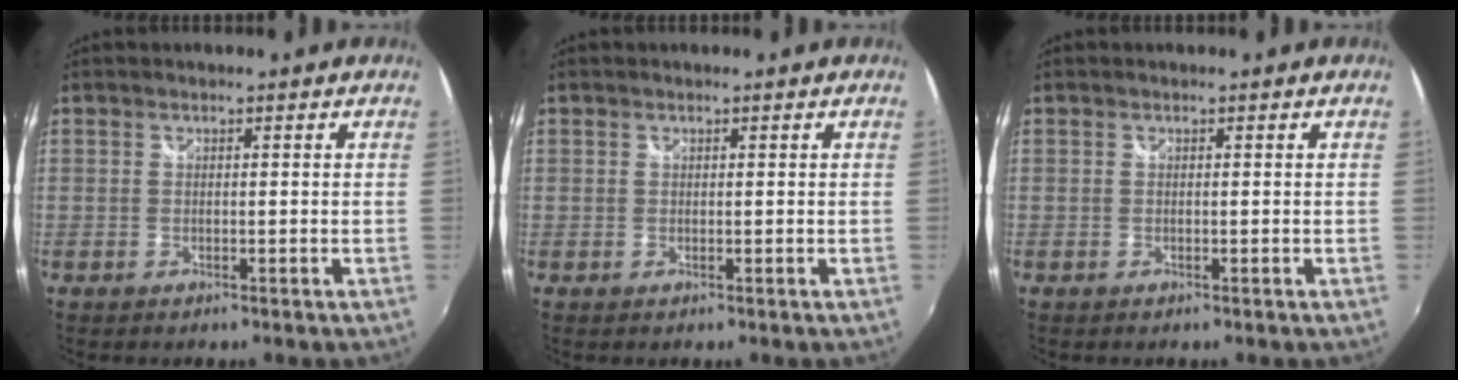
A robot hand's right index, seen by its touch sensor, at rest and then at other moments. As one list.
[{"total": 0.6, "force": [0.4, -0.4, -0.3], "torque": [0.011, 0.002, 0.002]}, {"total": 0.0}]